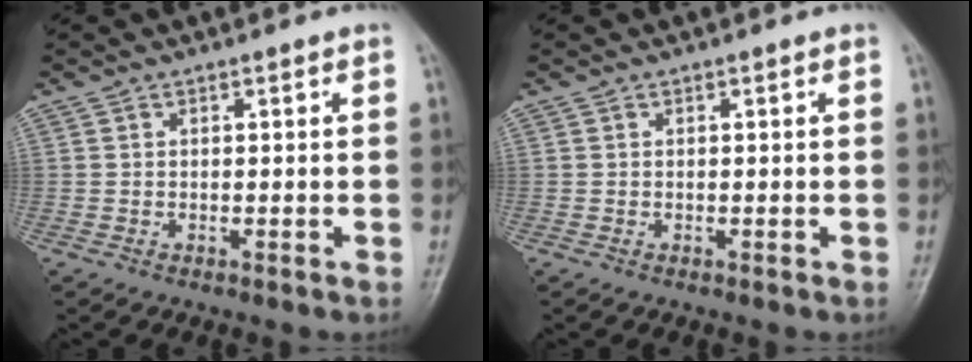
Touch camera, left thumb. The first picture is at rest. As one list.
[{"total": 0.0}]